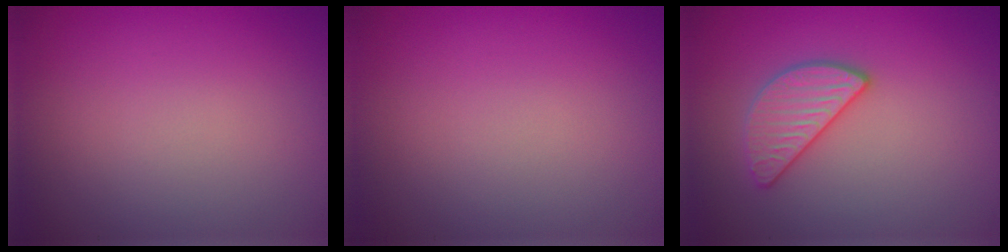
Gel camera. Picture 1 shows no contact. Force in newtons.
{"total": 0.0}
{"total": 2.7, "press": 2.7, "slide": 0.1}